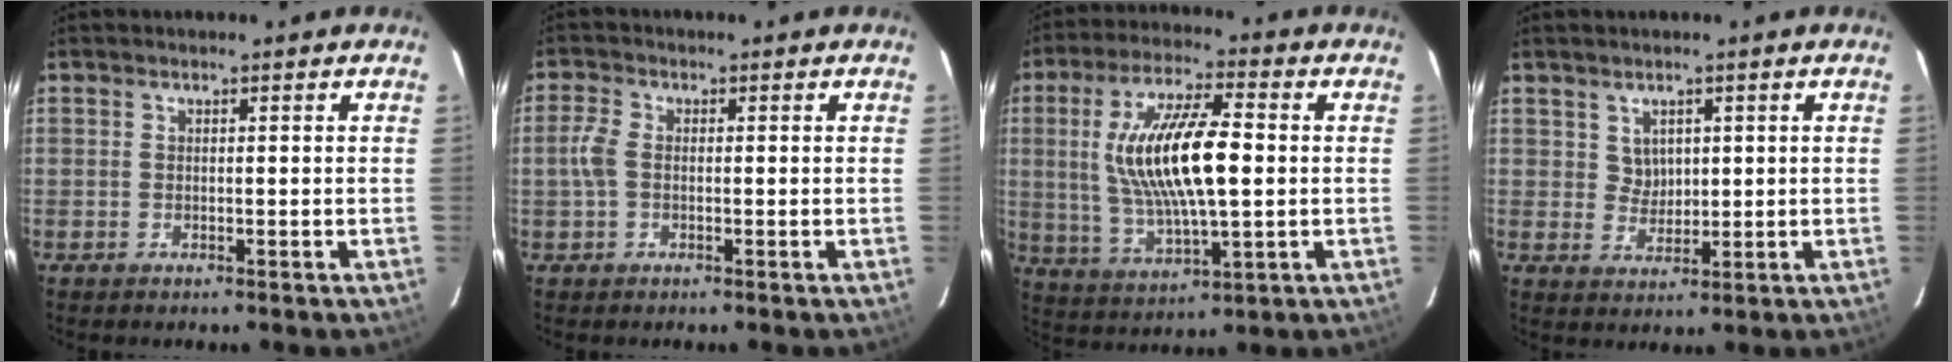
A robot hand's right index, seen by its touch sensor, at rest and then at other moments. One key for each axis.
{"total": 3.3, "fx": -0.3, "fy": 2.1, "fz": 2.6, "tx": -0.063, "ty": 0.006, "tz": -0.006}
{"total": 17.0, "fx": 1.4, "fy": 5.2, "fz": 16.1, "tx": -0.307, "ty": 0.005, "tz": 0.034}
{"total": 3.2, "fx": 1.3, "fy": 2.8, "fz": 0.8, "tx": -0.008, "ty": 0.006, "tz": 0.030}